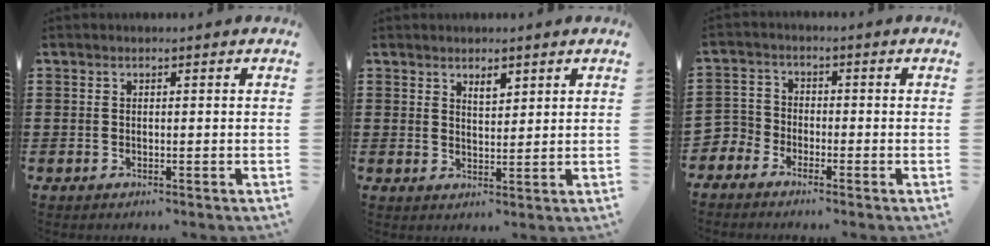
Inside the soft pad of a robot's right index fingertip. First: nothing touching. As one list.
[{"total": 2.5, "force": [1.8, 1.0, 1.3], "torque": [-0.021, 0.000, 0.032]}, {"total": 3.3, "force": [-3.0, 1.5, -0.1], "torque": [-0.027, -0.002, -0.071]}]